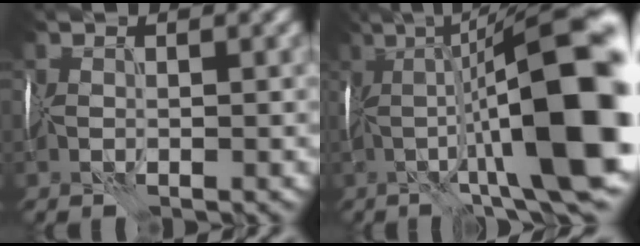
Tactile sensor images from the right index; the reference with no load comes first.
{"total": 15.4, "force": [-0.9, 3.5, 15.0], "torque": [-0.216, 0.032, -0.014]}